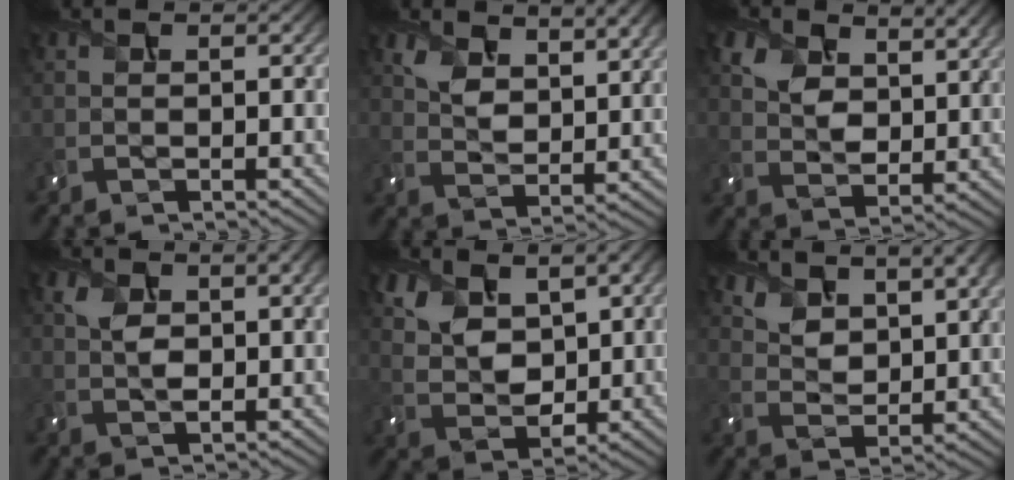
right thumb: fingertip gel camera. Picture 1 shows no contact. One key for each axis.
{"total": 7.6, "fx": 4.6, "fy": 3.8, "fz": 4.7, "tx": -0.105, "ty": -0.008, "tz": 0.089}
{"total": 8.2, "fx": 4.7, "fy": 4.7, "fz": 4.7, "tx": -0.122, "ty": -0.001, "tz": 0.083}
{"total": 5.3, "fx": 1.5, "fy": 2.9, "fz": 4.3, "tx": -0.083, "ty": 0.001, "tz": 0.026}
{"total": 7.7, "fx": 3.1, "fy": 5.0, "fz": 5.0, "tx": -0.129, "ty": -0.003, "tz": 0.059}
{"total": 8.2, "fx": 5.4, "fy": 3.9, "fz": 4.9, "tx": -0.108, "ty": -0.003, "tz": 0.101}